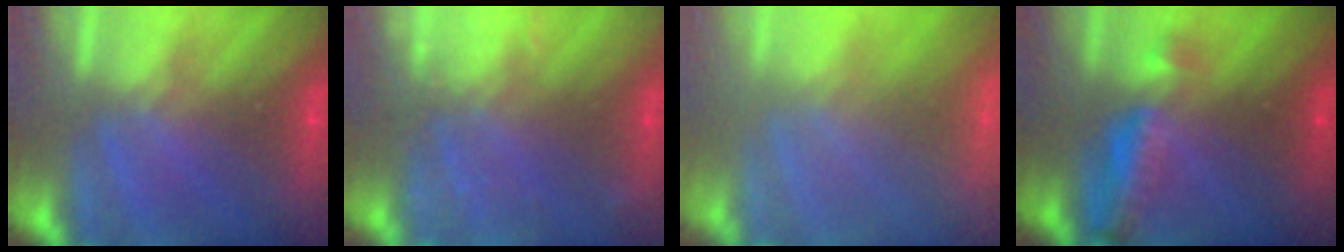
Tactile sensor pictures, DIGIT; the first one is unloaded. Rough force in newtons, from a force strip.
{"total": 7.1}
{"total": 6.0}
{"total": 9.1}